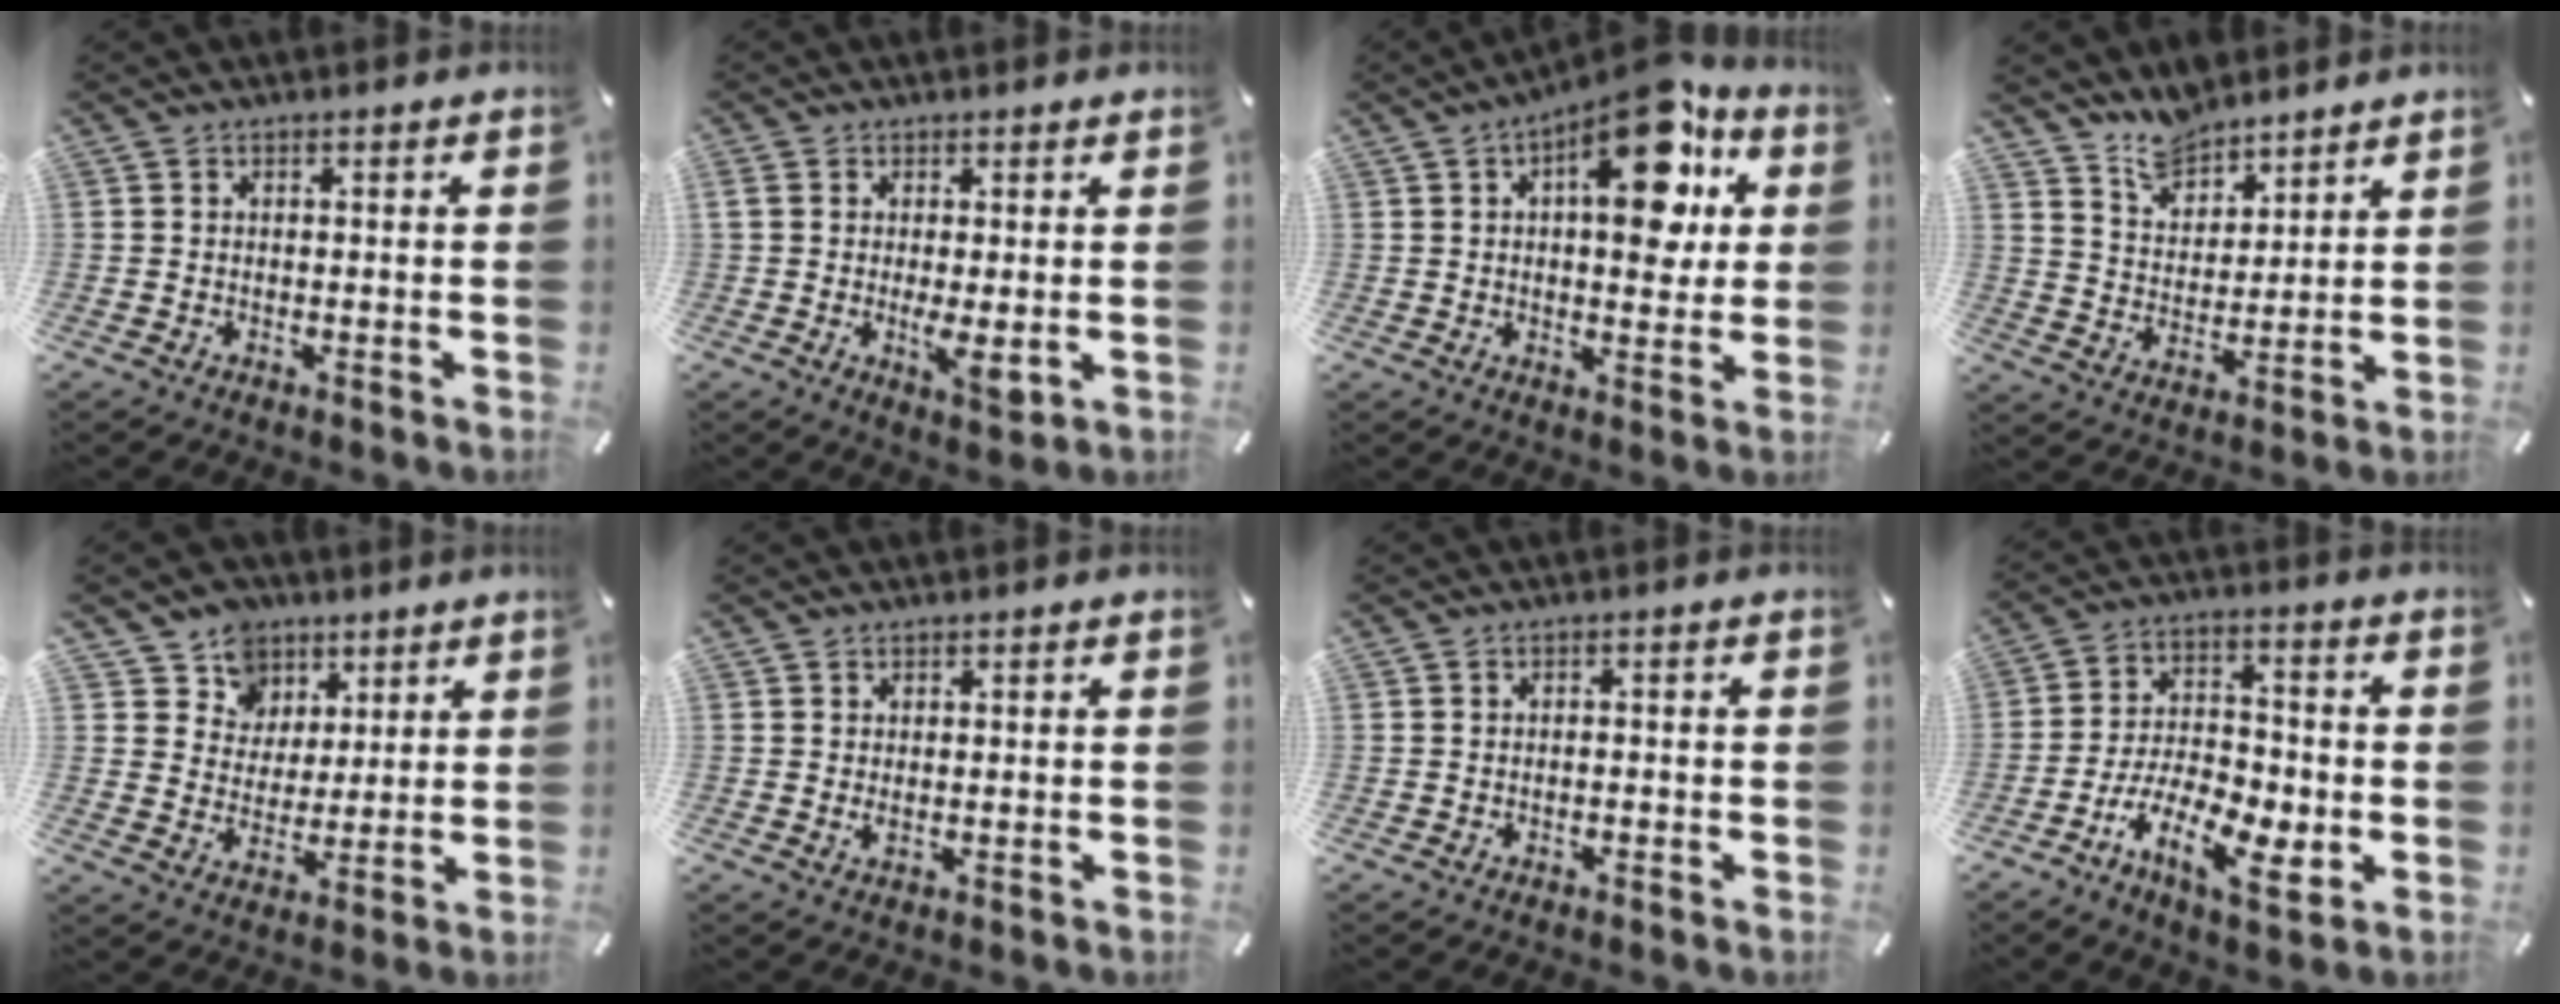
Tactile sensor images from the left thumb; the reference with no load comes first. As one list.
[{"total": 6.3, "force": [-0.6, 1.7, 6.0], "torque": [-0.104, -0.019, -0.004]}, {"total": 17.4, "force": [7.3, 7.7, 13.8], "torque": [-0.182, -0.034, 0.116]}, {"total": 8.0, "force": [7.1, 3.6, 0.5], "torque": [-0.026, -0.048, 0.137]}, {"total": 9.1, "force": [5.1, 7.5, 0.0], "torque": [-0.015, -0.045, 0.100]}, {"total": 1.2, "force": [0.2, 0.2, 1.2], "torque": [-0.021, -0.003, 0.004]}, {"total": 1.1, "force": [-0.7, 0.3, 0.7], "torque": [-0.014, 0.001, -0.014]}, {"total": 15.3, "force": [-6.7, 7.6, 11.5], "torque": [-0.223, 0.026, -0.114]}]